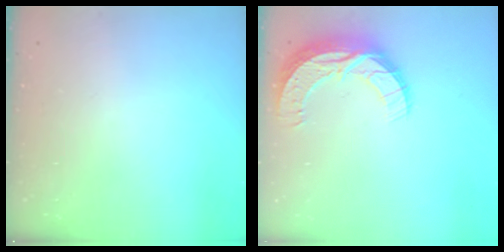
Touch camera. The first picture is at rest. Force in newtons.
{"total": 12.5, "press": 12.5, "slide": 0.7}